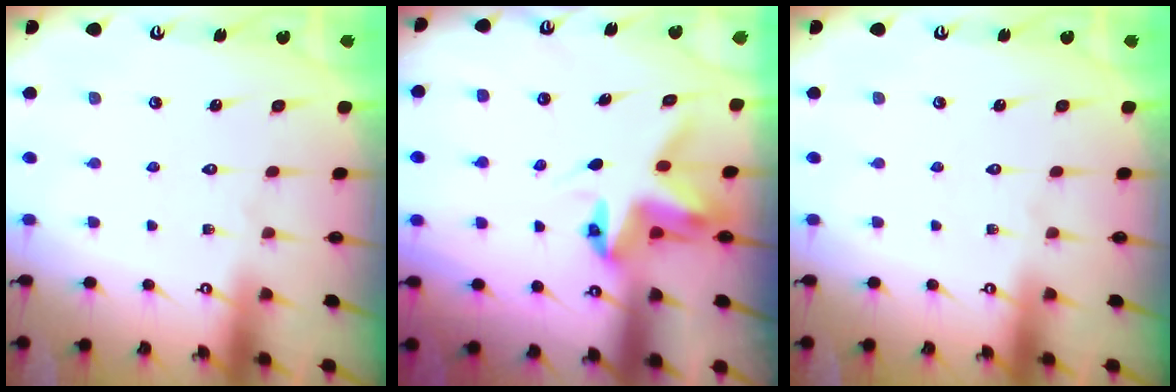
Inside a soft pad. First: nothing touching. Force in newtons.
{"total": 5.3, "press": 5.3, "slide": 0.2}
{"total": 0.0}